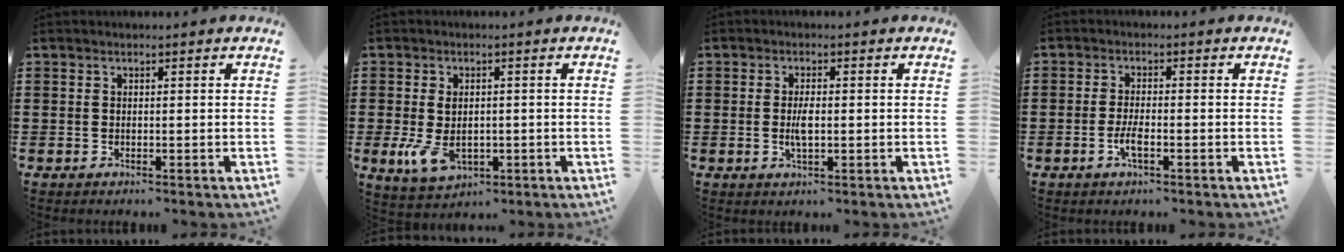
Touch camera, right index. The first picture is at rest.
{"total": 5.7, "force": [-1.0, 3.5, 4.5], "torque": [-0.108, -0.006, -0.021]}
{"total": 3.2, "force": [-0.3, 1.1, 3.0], "torque": [-0.062, -0.003, -0.008]}
{"total": 2.9, "force": [-1.1, 0.7, 2.5], "torque": [-0.059, -0.005, -0.024]}